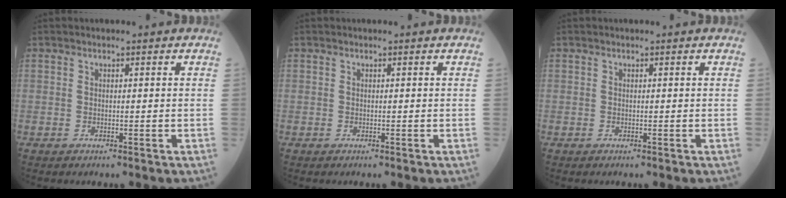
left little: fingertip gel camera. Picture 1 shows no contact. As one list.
[{"total": 0.0}, {"total": 0.0}]